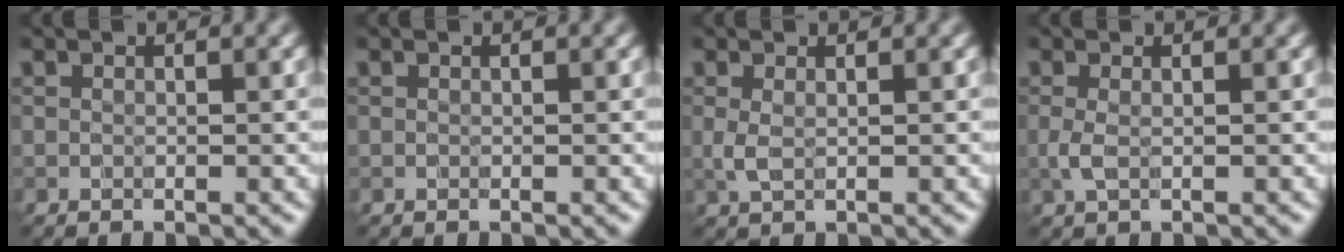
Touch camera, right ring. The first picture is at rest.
{"total": 0.0}
{"total": 0.9, "force": [0.3, 0.2, 0.8], "torque": [-0.018, -0.004, 0.006]}
{"total": 1.0, "force": [0.0, 0.2, 1.0], "torque": [-0.022, -0.004, -0.001]}